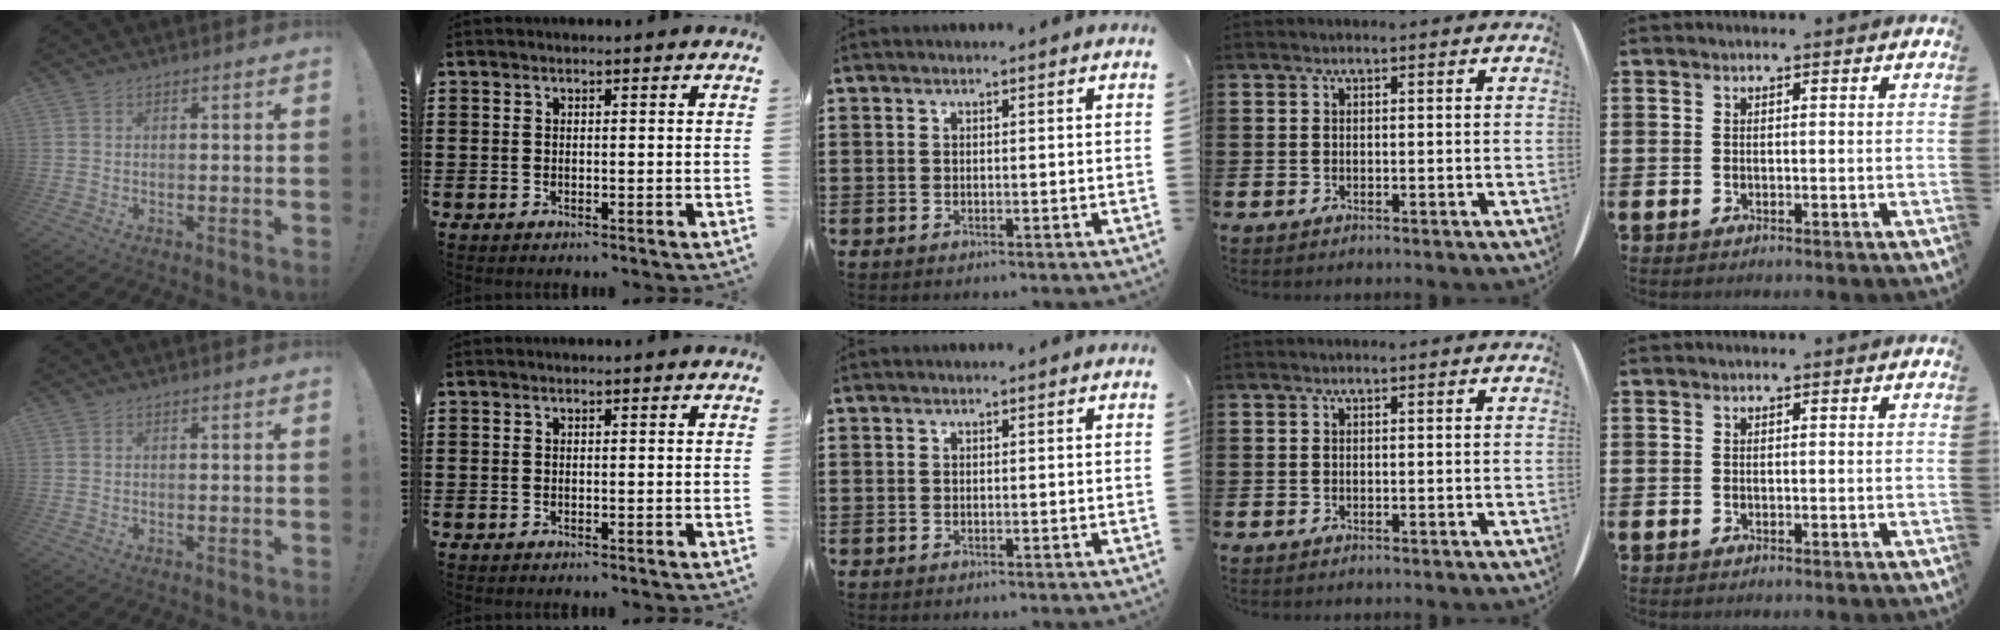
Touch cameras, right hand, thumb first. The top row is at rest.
{}